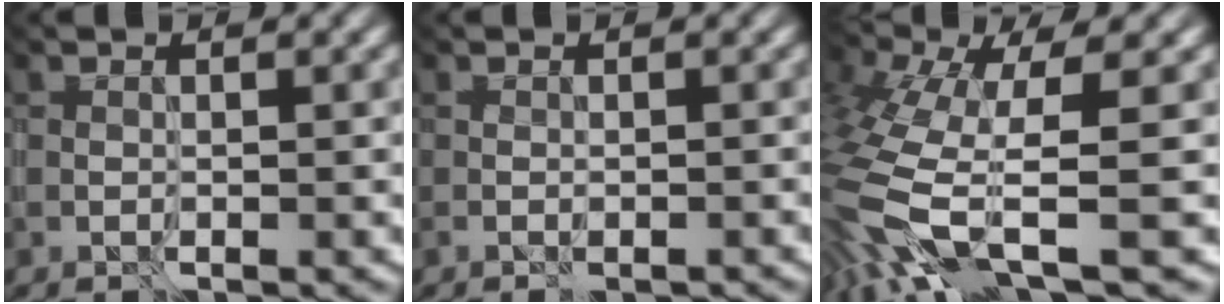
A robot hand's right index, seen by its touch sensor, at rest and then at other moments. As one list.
[{"total": 1.1, "force": [-0.8, 0.5, 0.5], "torque": [-0.003, 0.000, -0.007]}, {"total": 10.8, "force": [-3.4, 4.2, 9.4], "torque": [-0.230, -0.026, -0.051]}]